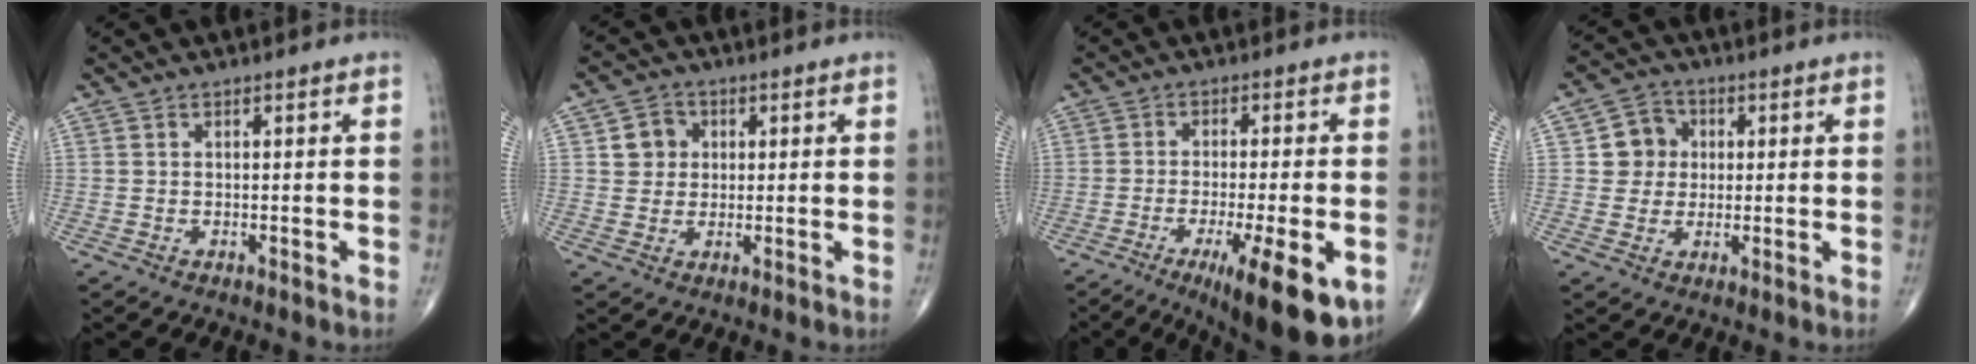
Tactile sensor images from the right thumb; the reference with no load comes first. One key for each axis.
{"total": 4.8, "fx": 1.1, "fy": 4.4, "fz": 1.6, "tx": 0.000, "ty": 0.002, "tz": 0.013}
{"total": 14.8, "fx": -6.5, "fy": 3.6, "fz": 12.8, "tx": -0.157, "ty": -0.008, "tz": -0.089}
{"total": 6.3, "fx": 0.9, "fy": 5.9, "fz": 1.9, "tx": 0.004, "ty": 0.006, "tz": 0.007}